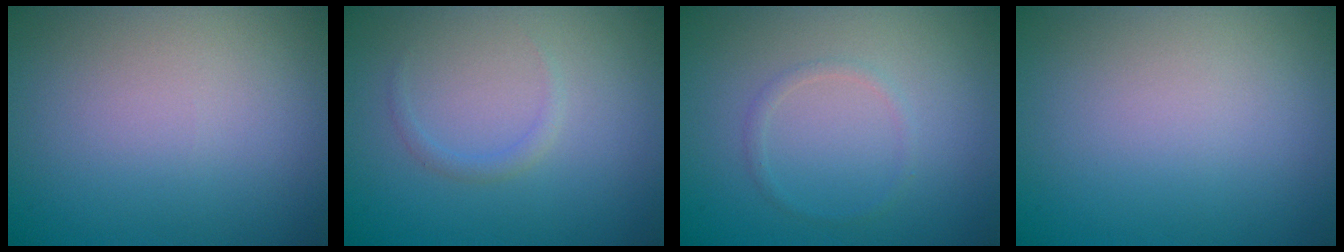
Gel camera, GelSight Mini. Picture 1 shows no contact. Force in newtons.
{"total": 0.9, "press": 0.9, "slide": 0.1}
{"total": 0.9, "press": 0.9, "slide": 0.1}
{"total": 0.0}